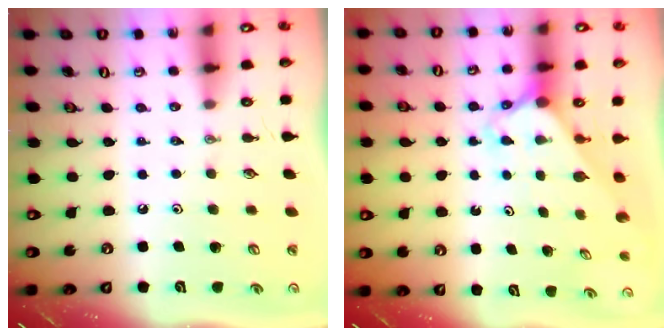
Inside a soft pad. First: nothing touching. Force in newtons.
{"total": 2.3, "press": 2.3, "slide": 0.1}